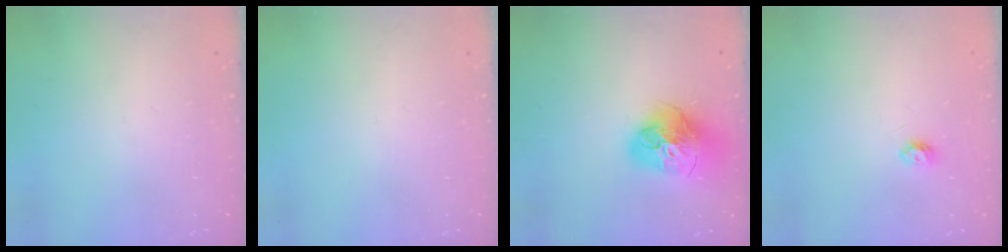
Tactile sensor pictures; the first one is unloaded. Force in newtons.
{"total": 0.0}
{"total": 17.4, "press": 17.3, "slide": 1.8}
{"total": 4.3, "press": 4.3, "slide": 0.5}